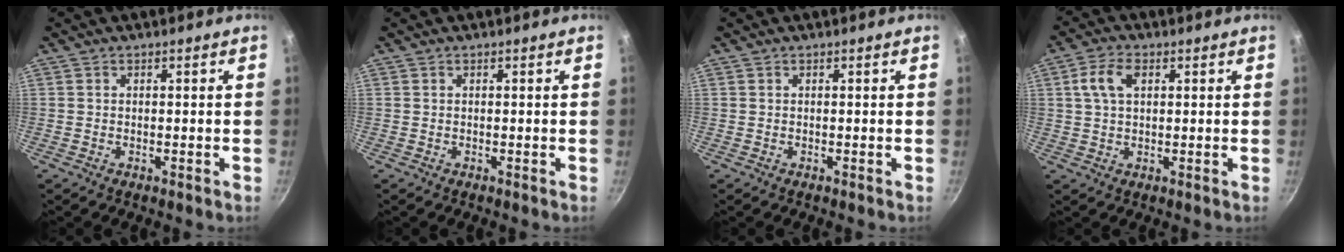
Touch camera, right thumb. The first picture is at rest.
{"total": 0.0}
{"total": 0.0}
{"total": 5.7, "force": [1.7, 3.4, 4.3], "torque": [-0.089, 0.009, 0.031]}